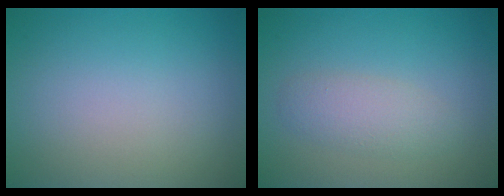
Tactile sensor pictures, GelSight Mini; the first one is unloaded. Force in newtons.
{"total": 2.3, "press": 2.3, "slide": 0.1}